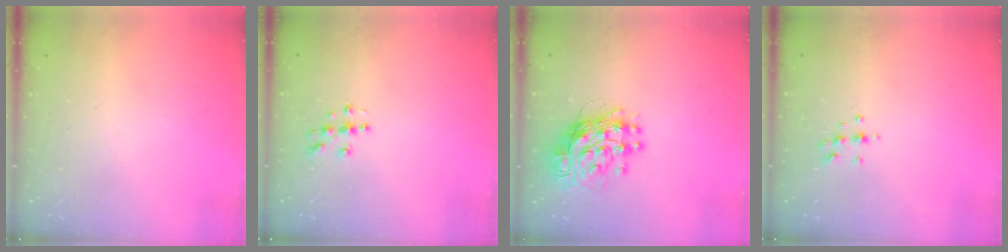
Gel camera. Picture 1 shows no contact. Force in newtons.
{"total": 4.6, "press": 4.6, "slide": 0.3}
{"total": 12.0, "press": 11.9, "slide": 1.2}
{"total": 6.1, "press": 6.0, "slide": 0.7}